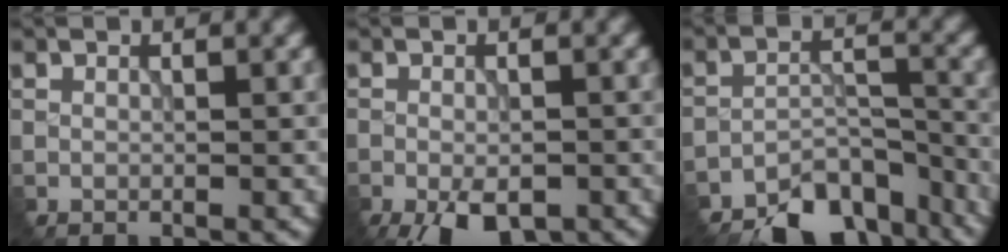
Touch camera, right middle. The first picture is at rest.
{"total": 6.5, "force": [-4.1, 2.8, 4.2], "torque": [-0.073, -0.017, -0.062]}
{"total": 9.3, "force": [-7.9, 3.4, 3.6], "torque": [-0.043, -0.007, -0.121]}